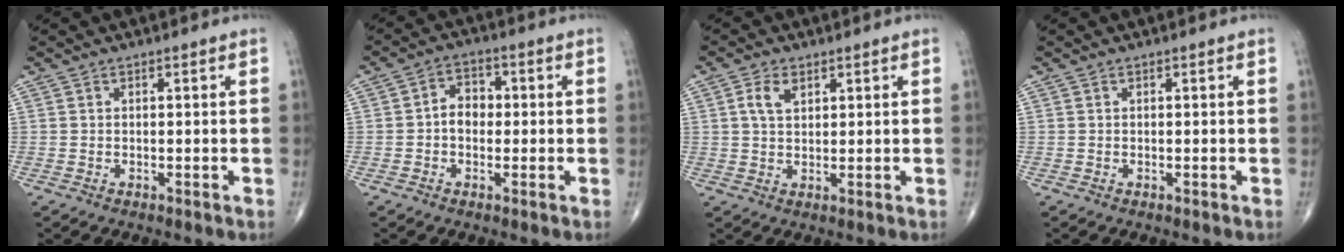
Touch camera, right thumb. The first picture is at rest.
{"total": 4.9, "force": [-0.3, 3.8, 3.1], "torque": [-0.034, 0.019, -0.014]}
{"total": 4.0, "force": [1.7, 2.4, 2.7], "torque": [-0.050, -0.002, 0.033]}
{"total": 0.0}